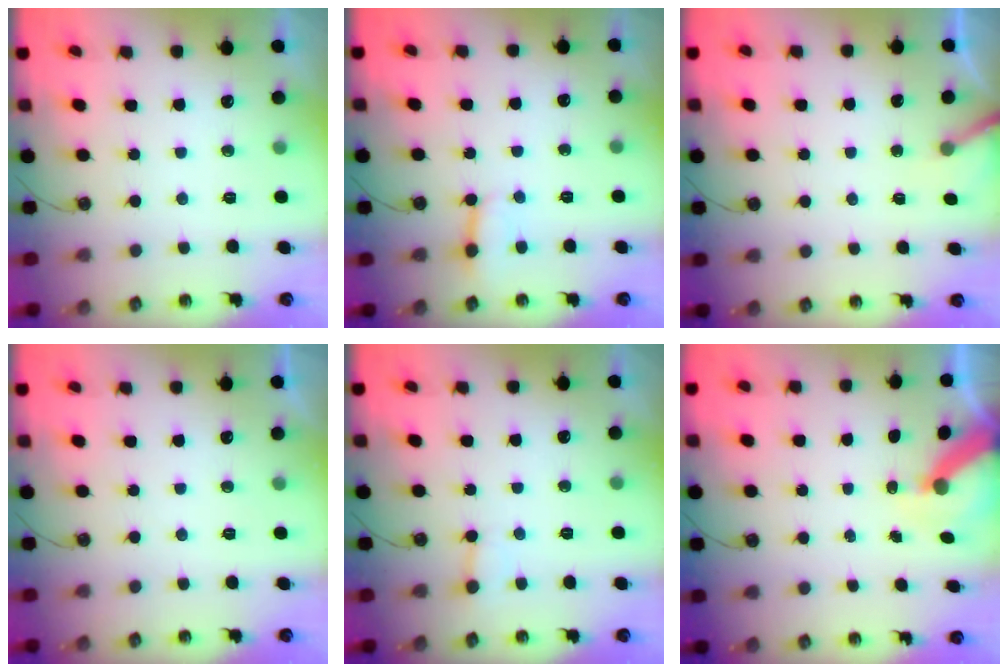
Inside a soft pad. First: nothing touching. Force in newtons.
{"total": 2.9, "press": 2.8, "slide": 0.5}
{"total": 4.2, "press": 4.2, "slide": 0.3}
{"total": 0.0}
{"total": 3.0, "press": 3.0, "slide": 0.2}
{"total": 7.4, "press": 7.4, "slide": 0.9}